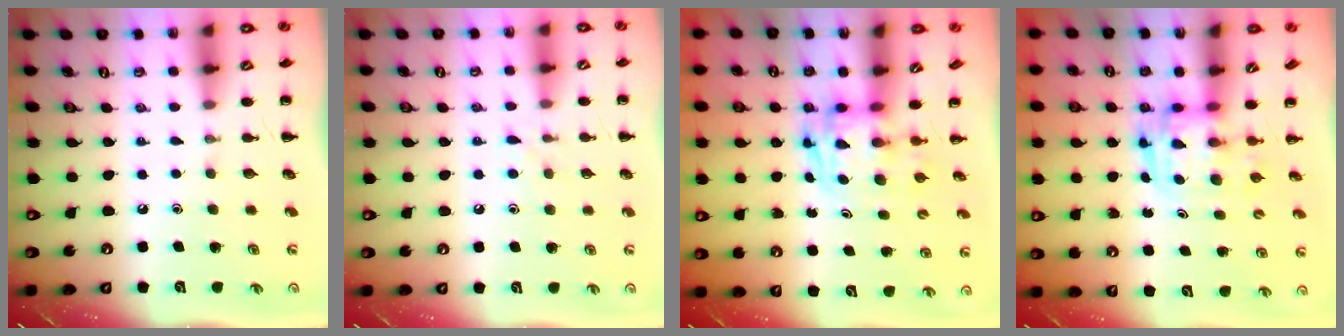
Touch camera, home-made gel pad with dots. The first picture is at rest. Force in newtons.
{"total": 5.4, "press": 5.1, "slide": 1.9}
{"total": 2.7, "press": 2.6, "slide": 0.5}
{"total": 3.3, "press": 3.3, "slide": 0.7}